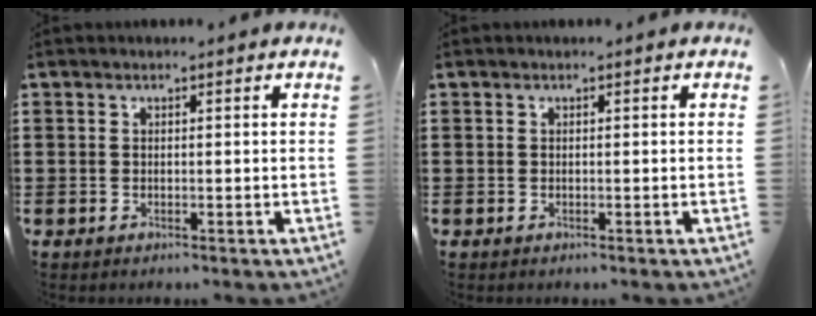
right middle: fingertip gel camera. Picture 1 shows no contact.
{"total": 0.0}